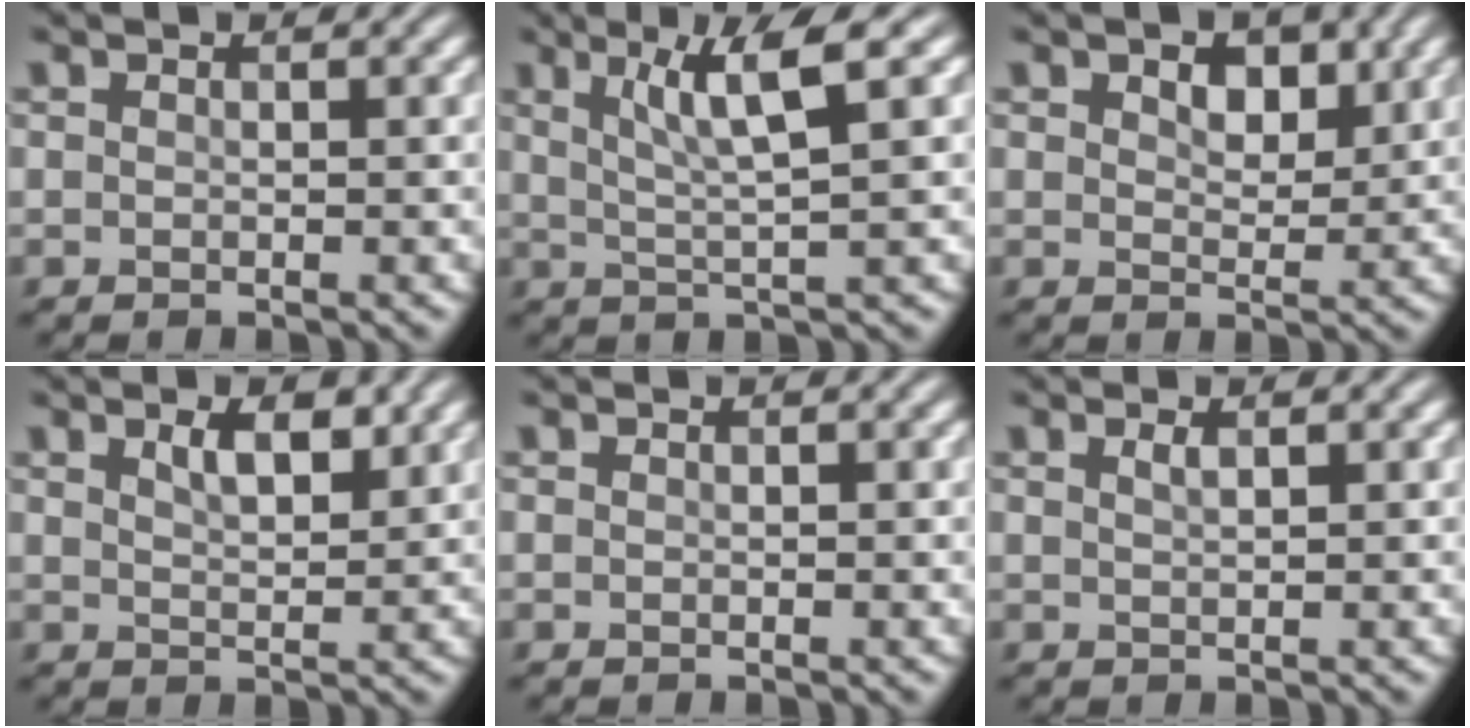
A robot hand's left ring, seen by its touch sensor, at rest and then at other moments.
{"total": 5.0, "force": [2.2, 0.6, 4.5], "torque": [-0.080, 0.002, 0.040]}
{"total": 3.1, "force": [1.5, 1.9, 2.0], "torque": [-0.032, -0.002, 0.020]}
{"total": 2.6, "force": [1.6, 0.9, 1.9], "torque": [-0.032, 0.000, 0.030]}
{"total": 0.0}
{"total": 1.0, "force": [0.6, 0.3, 0.7], "torque": [-0.011, 0.003, 0.010]}